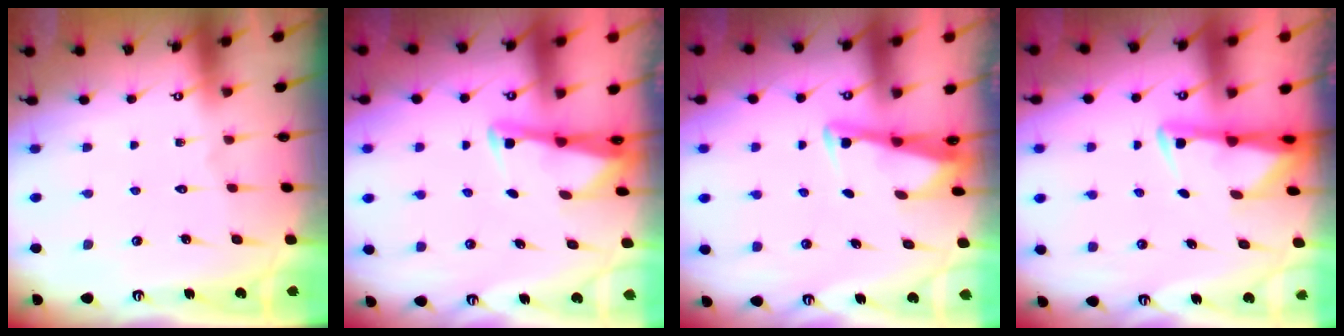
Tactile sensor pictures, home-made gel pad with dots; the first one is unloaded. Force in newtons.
{"total": 2.6, "press": 2.6, "slide": 0.3}
{"total": 3.1, "press": 3.1, "slide": 0.5}
{"total": 2.9, "press": 2.8, "slide": 0.6}